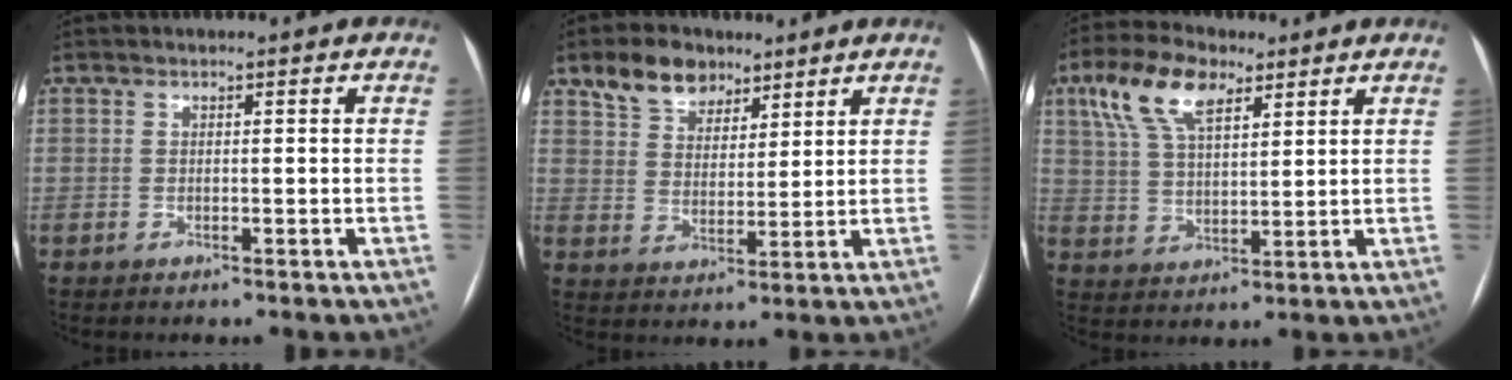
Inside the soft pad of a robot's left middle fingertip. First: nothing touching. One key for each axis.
{"total": 7.9, "fx": 5.6, "fy": 4.7, "fz": 2.9, "tx": -0.055, "ty": 0.018, "tz": 0.104}
{"total": 10.4, "fx": 5.8, "fy": 4.3, "fz": 7.5, "tx": -0.162, "ty": 0.025, "tz": 0.112}